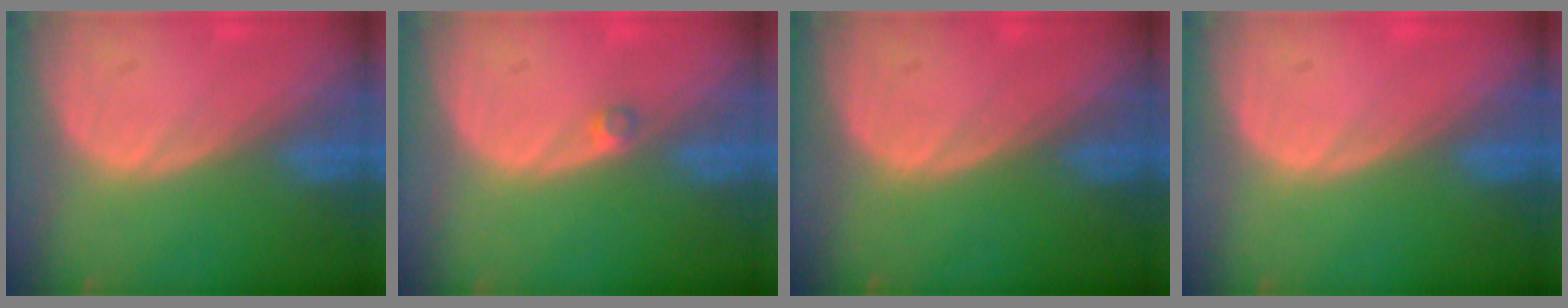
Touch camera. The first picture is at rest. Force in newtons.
{"total": 1.1, "press": 1.0, "slide": 0.6}
{"total": 0.0}
{"total": 0.0}